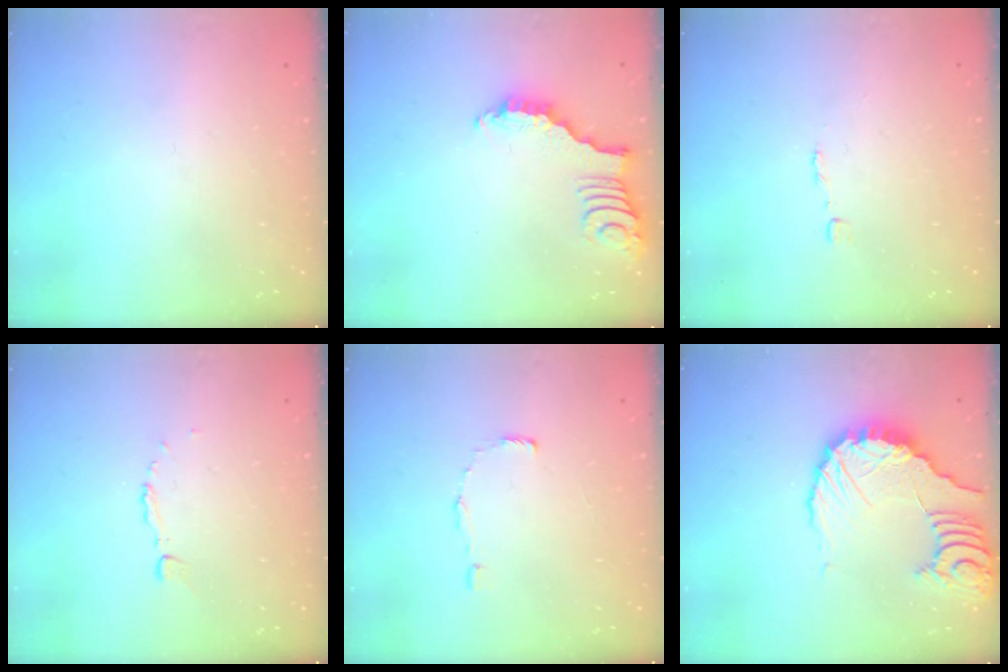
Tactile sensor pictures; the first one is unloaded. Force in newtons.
{"total": 2.9, "press": 2.9, "slide": 0.4}
{"total": 1.8, "press": 1.8, "slide": 0.1}
{"total": 4.0, "press": 4.0, "slide": 0.2}
{"total": 3.8, "press": 3.7, "slide": 0.4}
{"total": 11.8, "press": 11.7, "slide": 1.6}